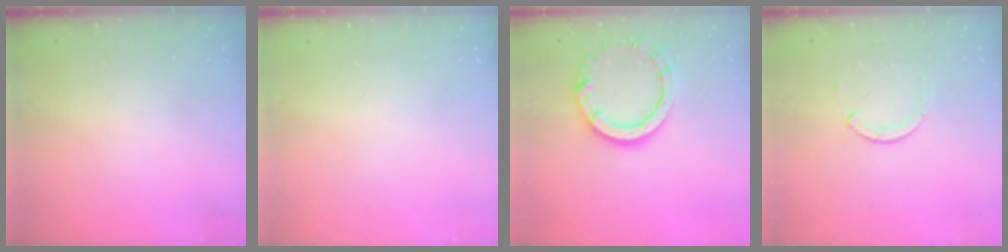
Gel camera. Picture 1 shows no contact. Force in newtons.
{"total": 0.0}
{"total": 9.7, "press": 9.6, "slide": 0.7}
{"total": 0.9, "press": 0.9, "slide": 0.1}